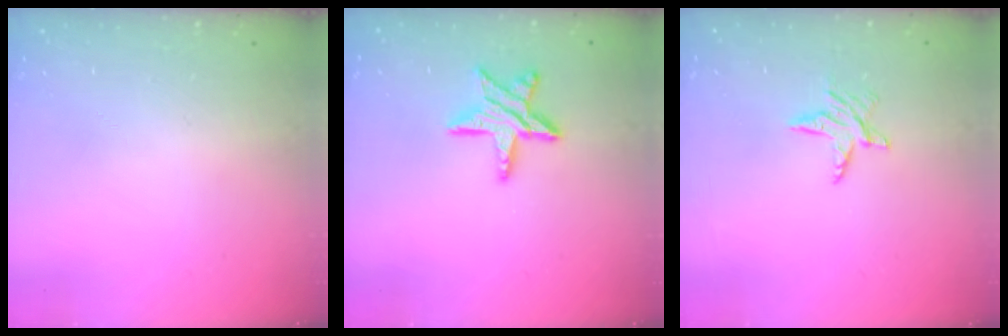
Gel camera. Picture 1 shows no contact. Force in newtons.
{"total": 11.5, "press": 11.5, "slide": 1.0}
{"total": 6.1, "press": 6.1, "slide": 0.6}